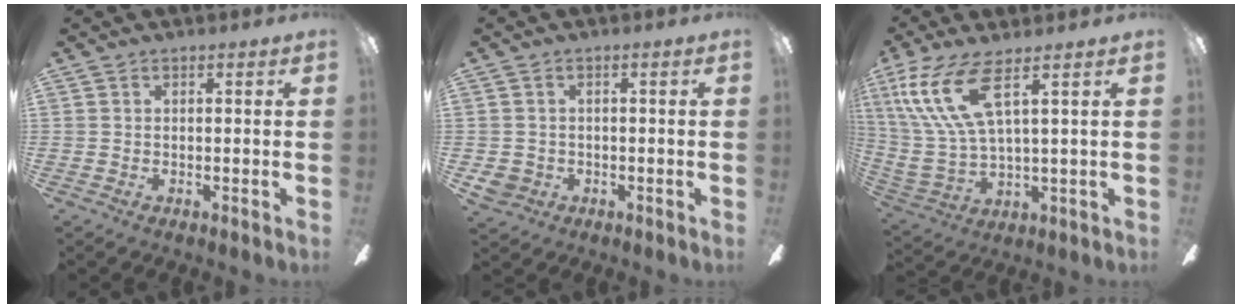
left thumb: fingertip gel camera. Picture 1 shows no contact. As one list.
[{"total": 3.6, "force": [-0.9, 3.3, 1.0], "torque": [-0.034, 0.005, -0.019]}, {"total": 15.0, "force": [8.0, 4.4, 12.0], "torque": [-0.270, -0.023, 0.139]}]